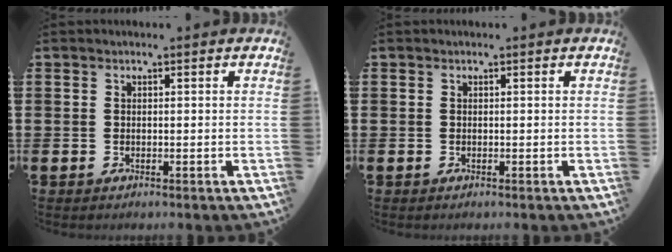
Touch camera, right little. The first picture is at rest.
{"total": 0.0}